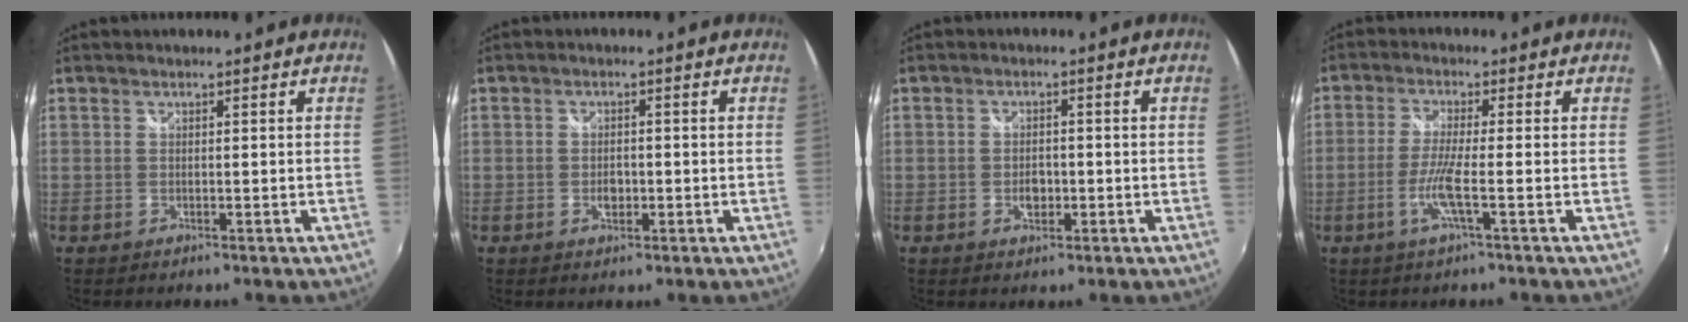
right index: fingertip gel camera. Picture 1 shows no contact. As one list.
[{"total": 2.5, "force": [-0.7, 1.6, 1.7], "torque": [-0.029, 0.000, -0.013]}, {"total": 2.9, "force": [-0.8, 1.9, 2.0], "torque": [-0.033, 0.000, -0.015]}, {"total": 5.4, "force": [-2.0, -0.6, 4.9], "torque": [-0.110, -0.007, -0.042]}]